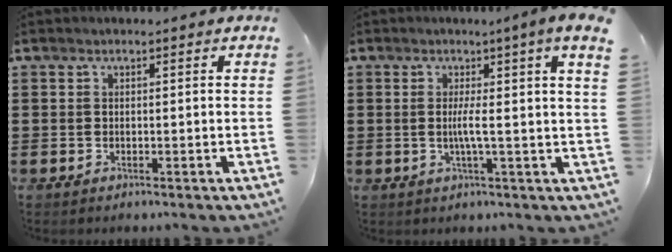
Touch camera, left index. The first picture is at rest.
{"total": 4.9, "force": [0.8, -0.9, 4.8], "torque": [-0.091, -0.010, 0.008]}